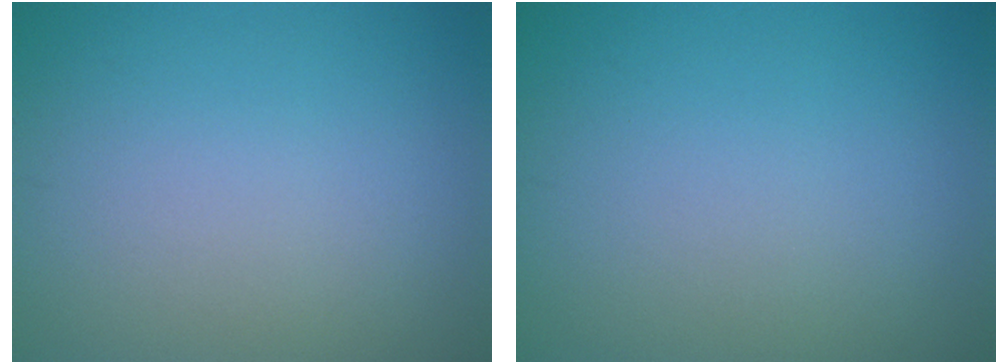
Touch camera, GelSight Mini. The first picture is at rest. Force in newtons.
{"total": 0.0}